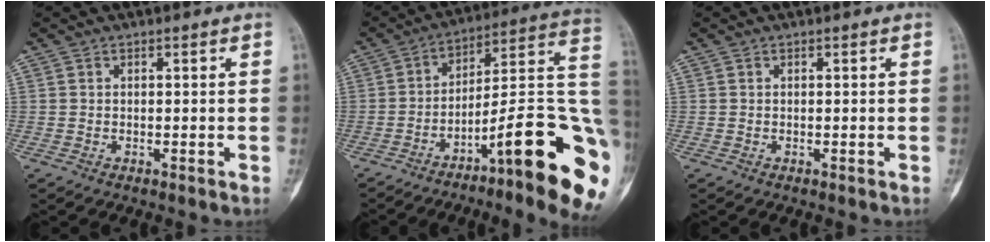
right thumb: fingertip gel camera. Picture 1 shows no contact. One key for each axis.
{"total": 24.0, "fx": -9.4, "fy": 4.2, "fz": 21.7, "tx": -0.228, "ty": 0.067, "tz": -0.135}
{"total": 0.0}